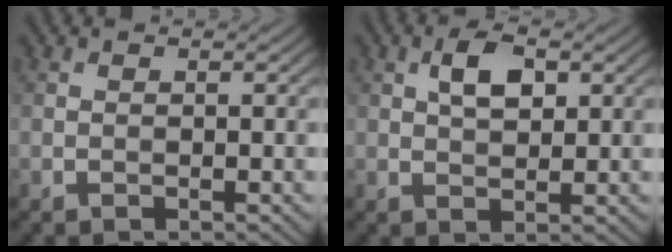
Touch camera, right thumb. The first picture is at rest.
{"total": 4.1, "force": [1.4, 2.1, 3.2], "torque": [-0.063, 0.006, 0.024]}